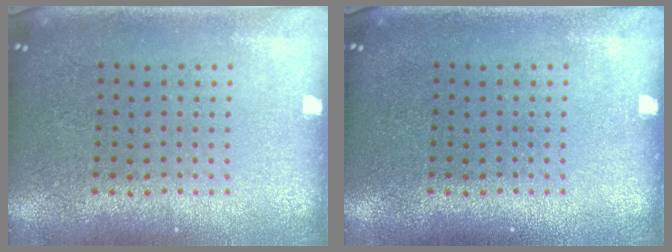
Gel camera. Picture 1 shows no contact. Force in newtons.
{"total": 0.0}